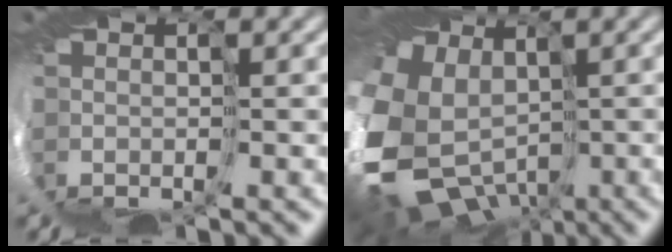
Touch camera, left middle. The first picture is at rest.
{"total": 14.1, "force": [-4.3, 11.1, 7.7], "torque": [-0.219, -0.043, -0.034]}